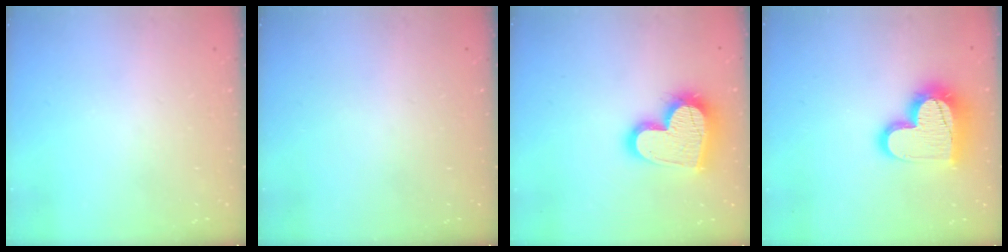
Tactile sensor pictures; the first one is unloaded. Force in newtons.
{"total": 0.0}
{"total": 19.3, "press": 19.2, "slide": 1.5}
{"total": 18.9, "press": 18.9, "slide": 1.4}